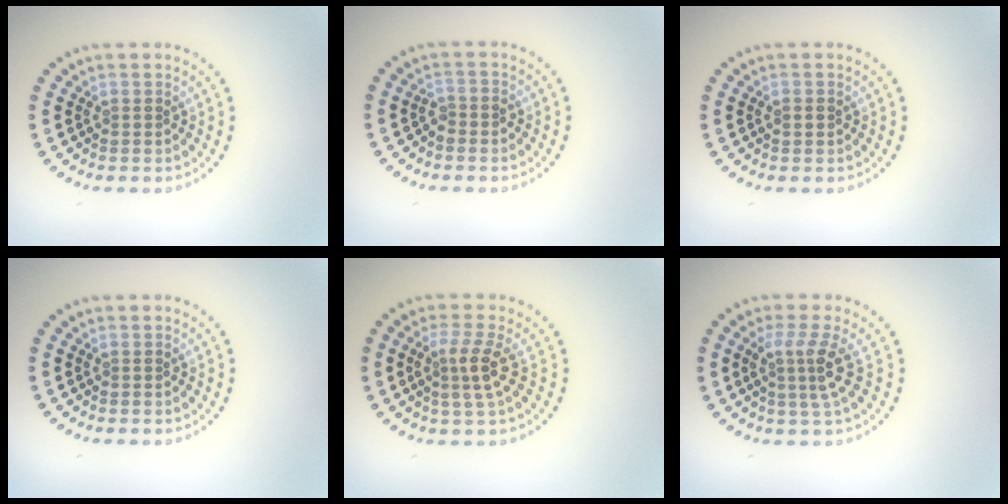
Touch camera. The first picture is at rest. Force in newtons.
{"total": 1.1, "press": 0.9, "slide": 0.5}
{"total": 1.1, "press": 1.1, "slide": 0.2}
{"total": 0.0}
{"total": 2.7, "press": 2.4, "slide": 1.3}
{"total": 3.2, "press": 2.2, "slide": 2.3}